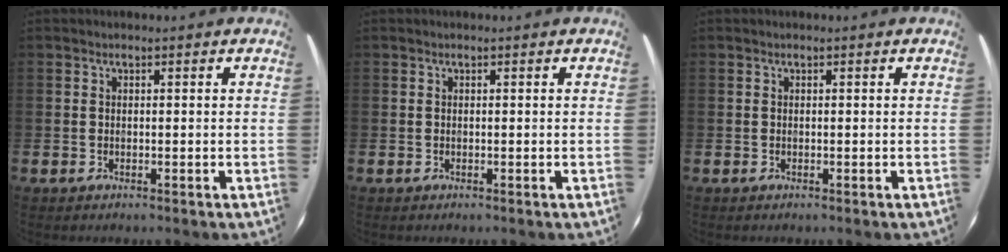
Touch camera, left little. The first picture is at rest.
{"total": 0.0}
{"total": 0.0}